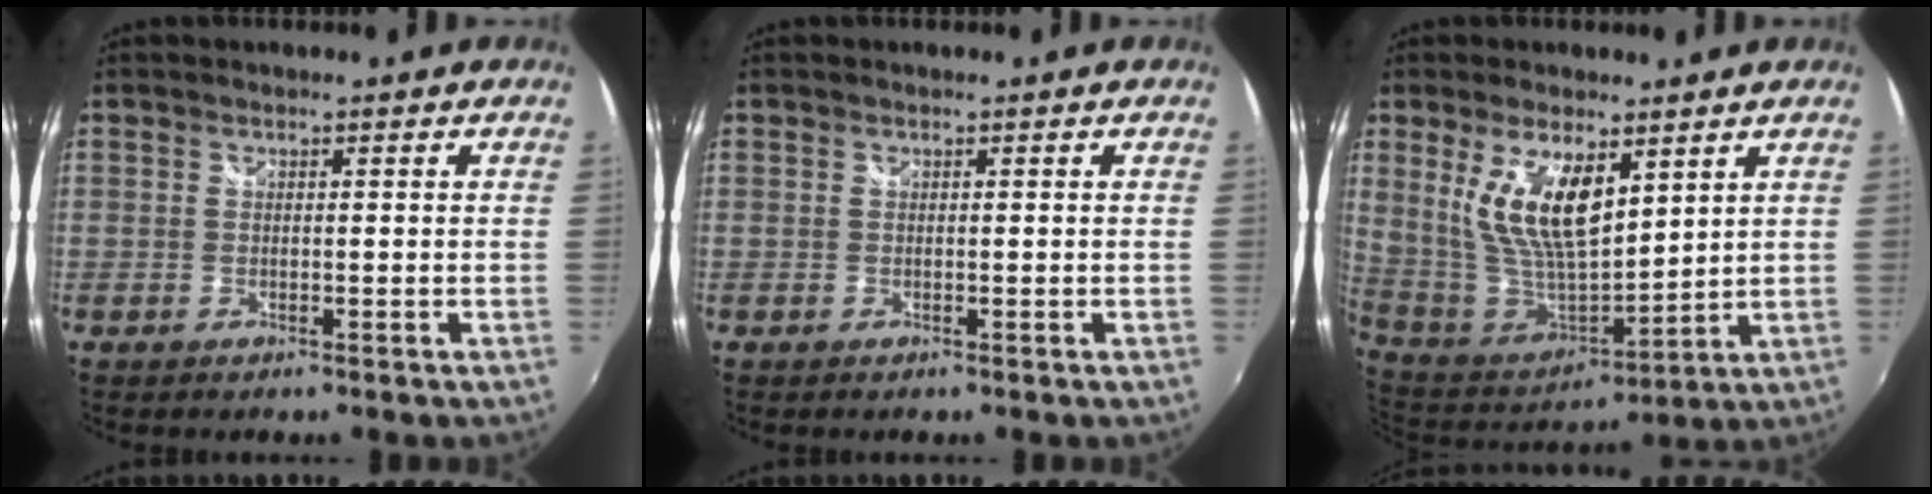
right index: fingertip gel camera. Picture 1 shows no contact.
{"total": 0.0}
{"total": 15.3, "force": [6.5, 6.9, 12.1], "torque": [-0.234, -0.008, 0.142]}